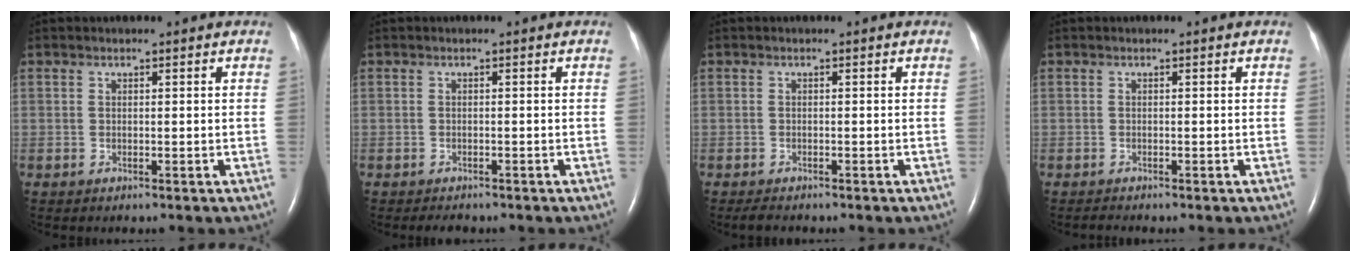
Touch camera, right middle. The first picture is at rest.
{"total": 1.6, "force": [-1.4, 0.6, 0.5], "torque": [-0.011, -0.003, -0.016]}
{"total": 1.6, "force": [-1.4, 0.4, 0.7], "torque": [-0.020, -0.006, -0.020]}
{"total": 0.6, "force": [-0.6, -0.2, 0.0], "torque": [-0.006, -0.005, -0.010]}